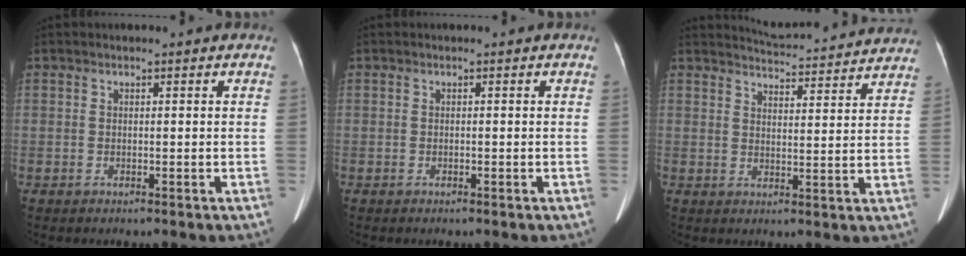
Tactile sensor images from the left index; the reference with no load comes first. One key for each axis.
{"total": 0.0}
{"total": 15.3, "fx": 14.9, "fy": 1.4, "fz": 3.0, "tx": -0.037, "ty": -0.013, "tz": 0.175}